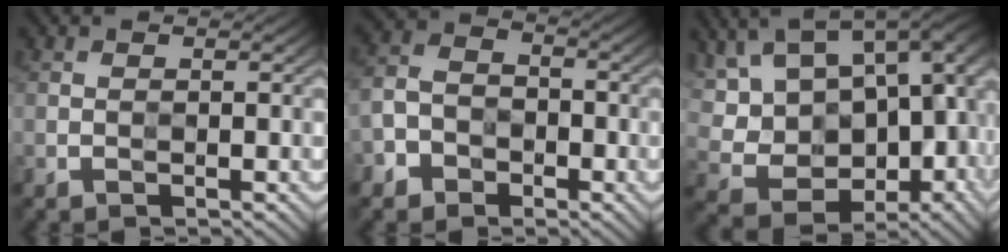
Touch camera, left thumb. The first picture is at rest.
{"total": 5.0, "force": [-2.8, 3.7, 1.7], "torque": [-0.039, 0.002, -0.068]}
{"total": 17.2, "force": [2.8, 11.2, 12.8], "torque": [-0.232, 0.009, 0.087]}